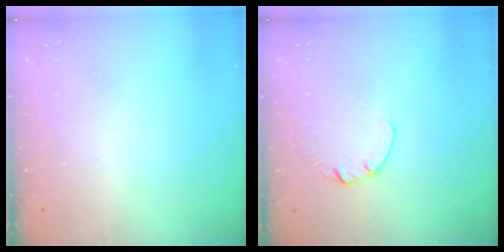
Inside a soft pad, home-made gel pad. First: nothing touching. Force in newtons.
{"total": 0.5, "press": 0.5, "slide": 0.1}